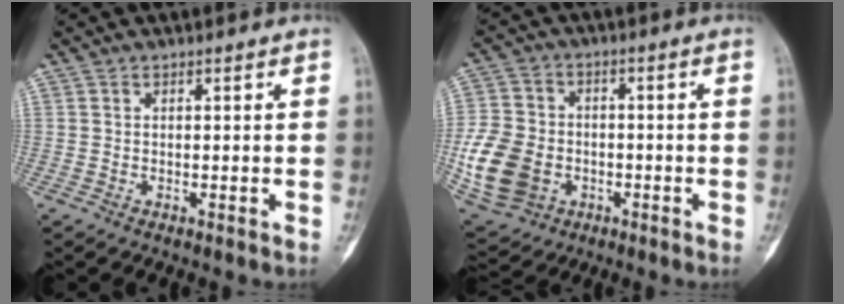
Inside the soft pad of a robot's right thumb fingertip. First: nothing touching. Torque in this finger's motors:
{"motor_torque": [-0.46, 0.89, 0.10, -0.17, 0.21]}